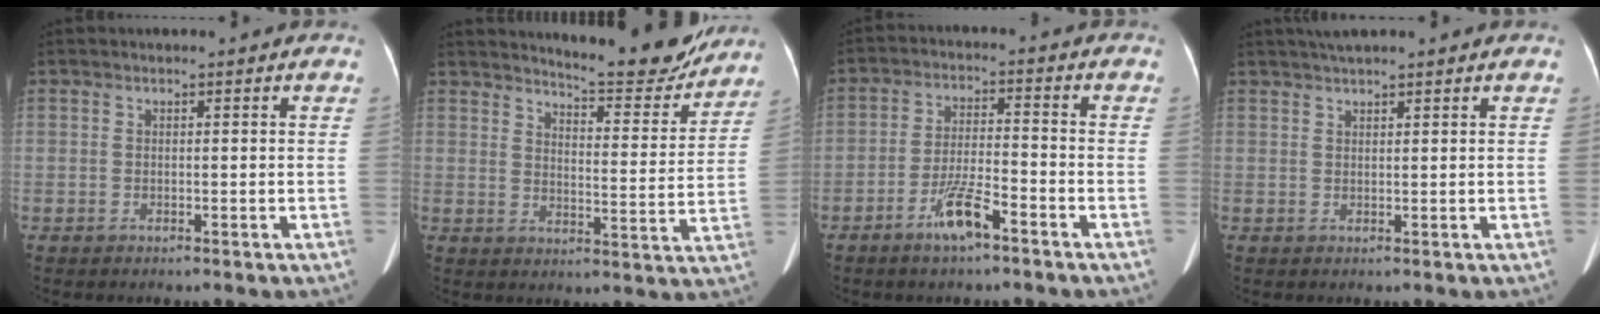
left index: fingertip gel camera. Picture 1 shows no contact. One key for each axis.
{"total": 12.3, "fx": 11.8, "fy": 1.2, "fz": 3.4, "tx": -0.044, "ty": -0.033, "tz": 0.148}
{"total": 6.5, "fx": -4.4, "fy": 0.9, "fz": 4.8, "tx": -0.102, "ty": -0.006, "tz": -0.080}
{"total": 3.0, "fx": 2.5, "fy": 0.2, "fz": 1.7, "tx": -0.029, "ty": 0.022, "tz": 0.041}